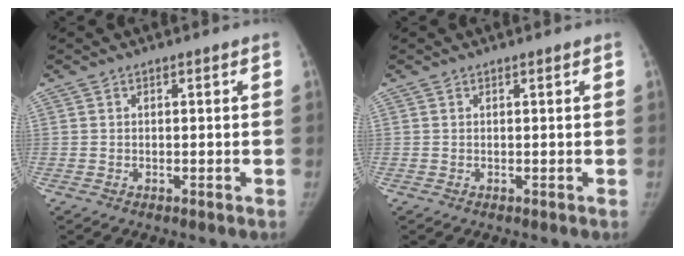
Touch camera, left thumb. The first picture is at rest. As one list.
[{"total": 0.0}]